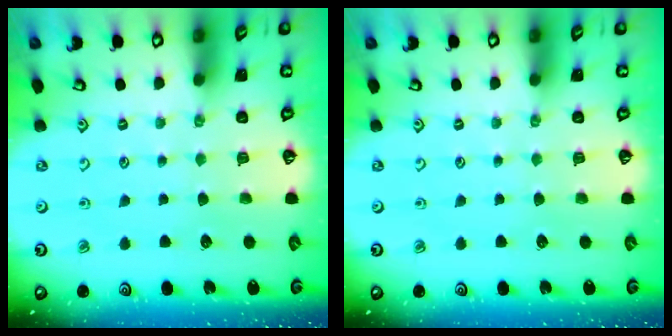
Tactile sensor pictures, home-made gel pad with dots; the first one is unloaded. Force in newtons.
{"total": 0.0}